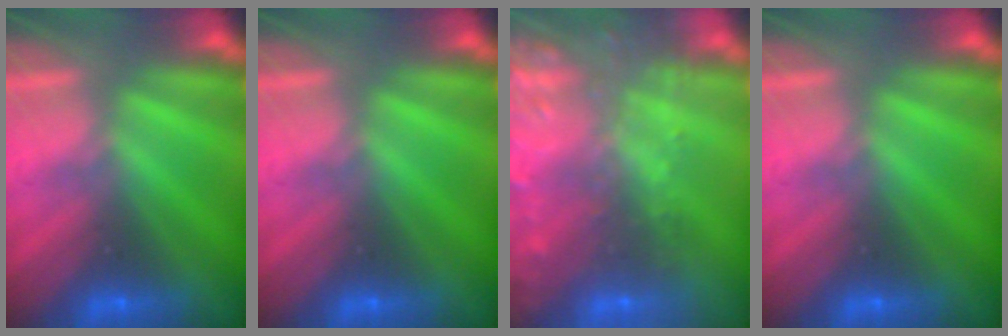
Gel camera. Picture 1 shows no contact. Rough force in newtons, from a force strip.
{"total": 0.0}
{"total": 5.9}
{"total": 0.0}